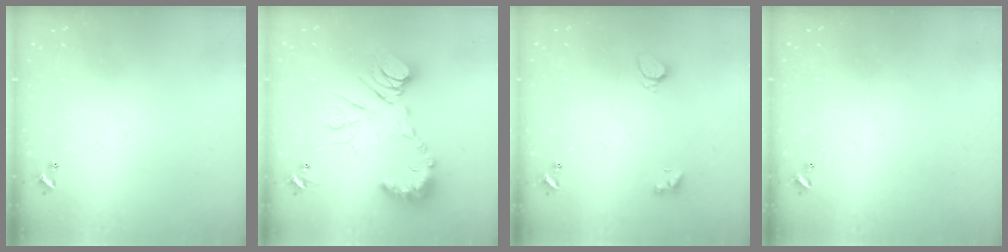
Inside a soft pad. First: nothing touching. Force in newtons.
{"total": 16.1, "press": 16.0, "slide": 1.8}
{"total": 2.1, "press": 2.0, "slide": 0.6}
{"total": 2.8, "press": 2.8, "slide": 0.1}